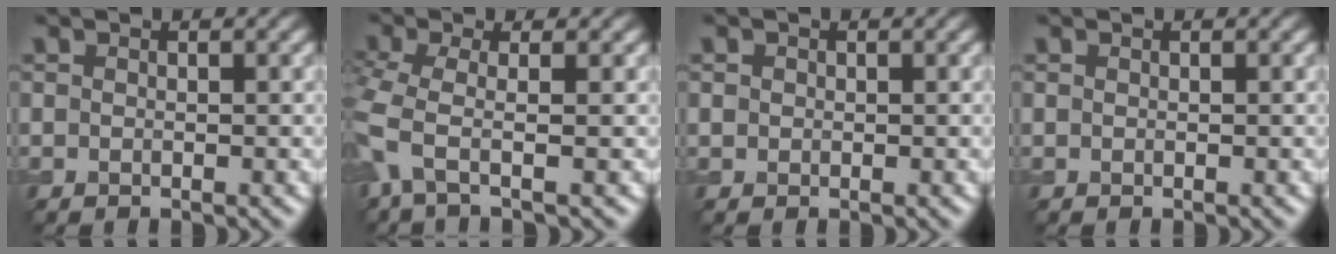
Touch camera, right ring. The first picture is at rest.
{"total": 3.4, "force": [-0.8, 0.9, 3.2], "torque": [-0.078, -0.011, -0.027]}
{"total": 0.7, "force": [0.1, 0.6, 0.1], "torque": [0.002, 0.000, 0.000]}
{"total": 0.0}